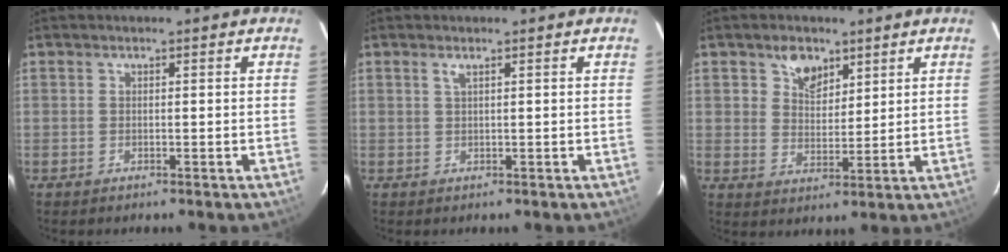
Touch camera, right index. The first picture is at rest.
{"total": 0.8, "force": [0.4, -0.1, 0.7], "torque": [-0.013, 0.002, 0.008]}
{"total": 6.1, "force": [3.8, 4.1, 2.3], "torque": [-0.028, 0.002, 0.072]}